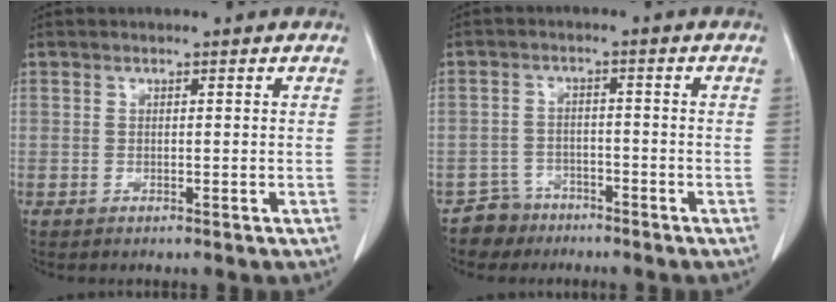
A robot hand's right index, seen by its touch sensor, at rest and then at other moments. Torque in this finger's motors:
{"motor_torque": [-0.20, -0.01, -0.56, -0.21]}